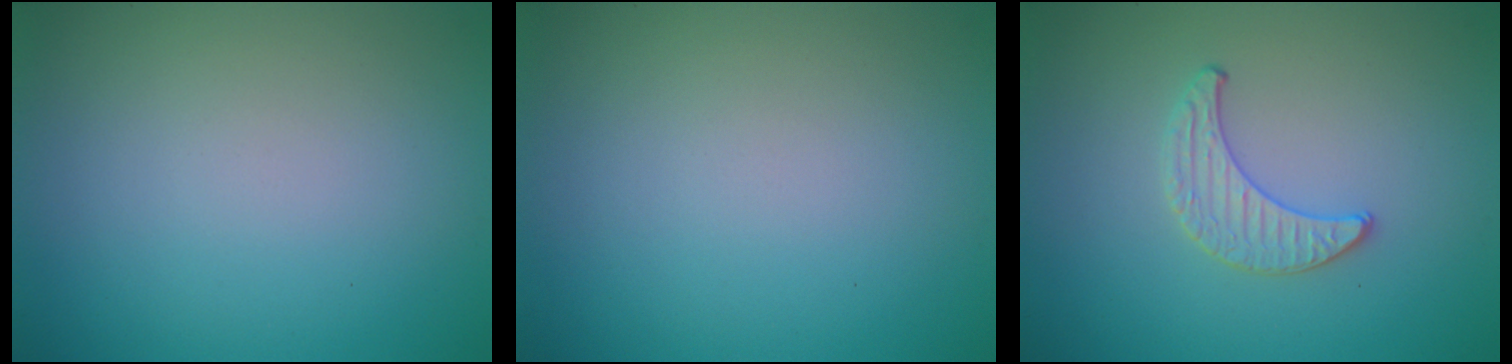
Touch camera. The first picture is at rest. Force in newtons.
{"total": 0.0}
{"total": 1.3, "press": 1.3, "slide": 0.2}